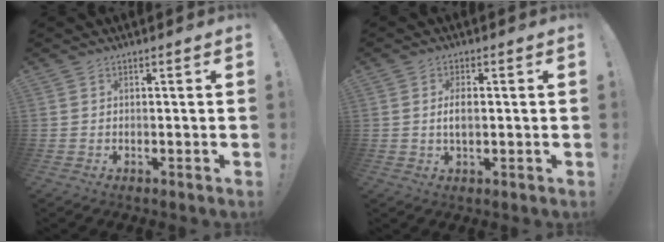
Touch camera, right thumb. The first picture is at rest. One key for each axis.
{"total": 3.7, "fx": -0.1, "fy": 1.6, "fz": 3.3, "tx": -0.060, "ty": -0.001, "tz": -0.007}